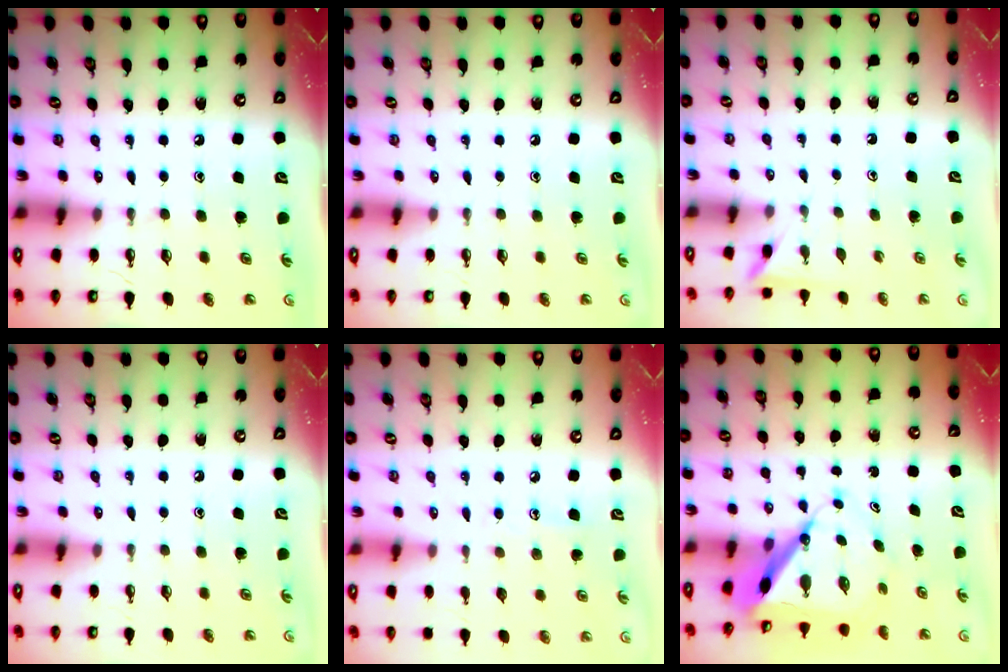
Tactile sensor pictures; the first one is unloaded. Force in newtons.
{"total": 0.0}
{"total": 2.3, "press": 2.3, "slide": 0.2}
{"total": 0.0}
{"total": 6.0, "press": 6.0, "slide": 0.5}
{"total": 8.5, "press": 8.5, "slide": 0.8}